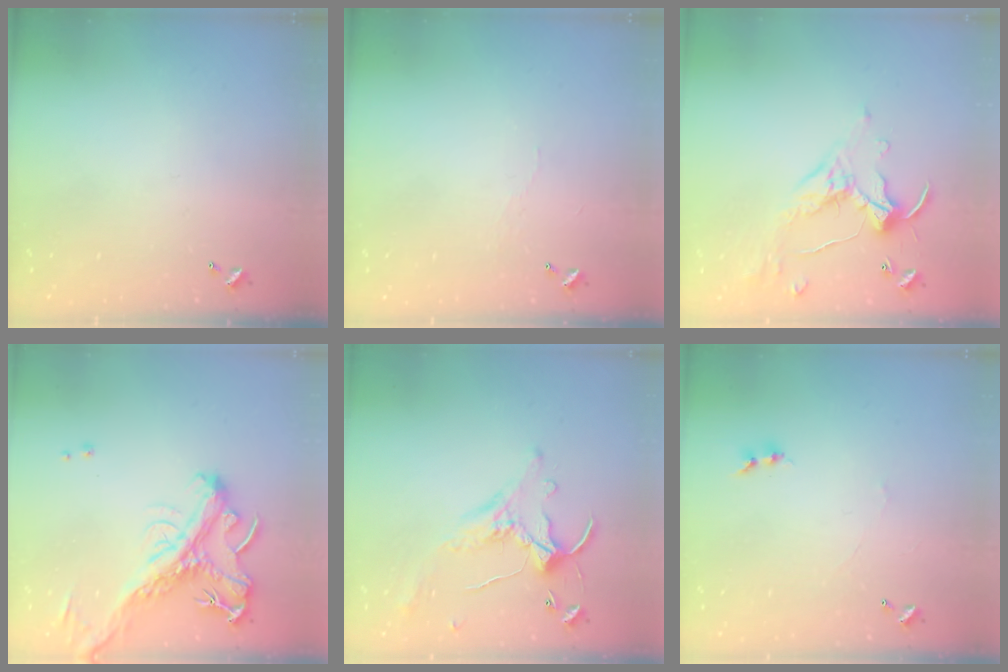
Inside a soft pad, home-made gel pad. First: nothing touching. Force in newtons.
{"total": 2.0, "press": 1.9, "slide": 0.4}
{"total": 1.1, "press": 1.1, "slide": 0.1}
{"total": 4.1, "press": 3.9, "slide": 1.3}
{"total": 1.1, "press": 0.3, "slide": 1.0}
{"total": 0.0}